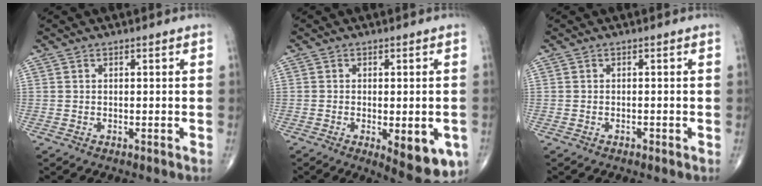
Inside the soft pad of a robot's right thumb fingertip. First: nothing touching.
{"total": 10.8, "force": [-3.6, 4.1, 9.3], "torque": [-0.108, -0.009, -0.037]}
{"total": 0.5, "force": [-0.3, 0.3, 0.3], "torque": [-0.006, 0.000, -0.007]}